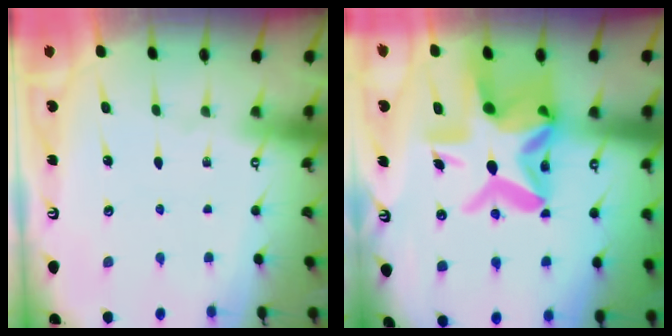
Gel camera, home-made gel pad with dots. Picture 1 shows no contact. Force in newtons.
{"total": 18.7, "press": 18.5, "slide": 2.2}